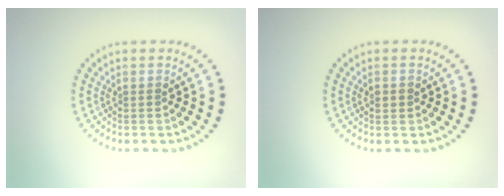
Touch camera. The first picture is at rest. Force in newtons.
{"total": 1.0, "press": 1.0, "slide": 0.0}